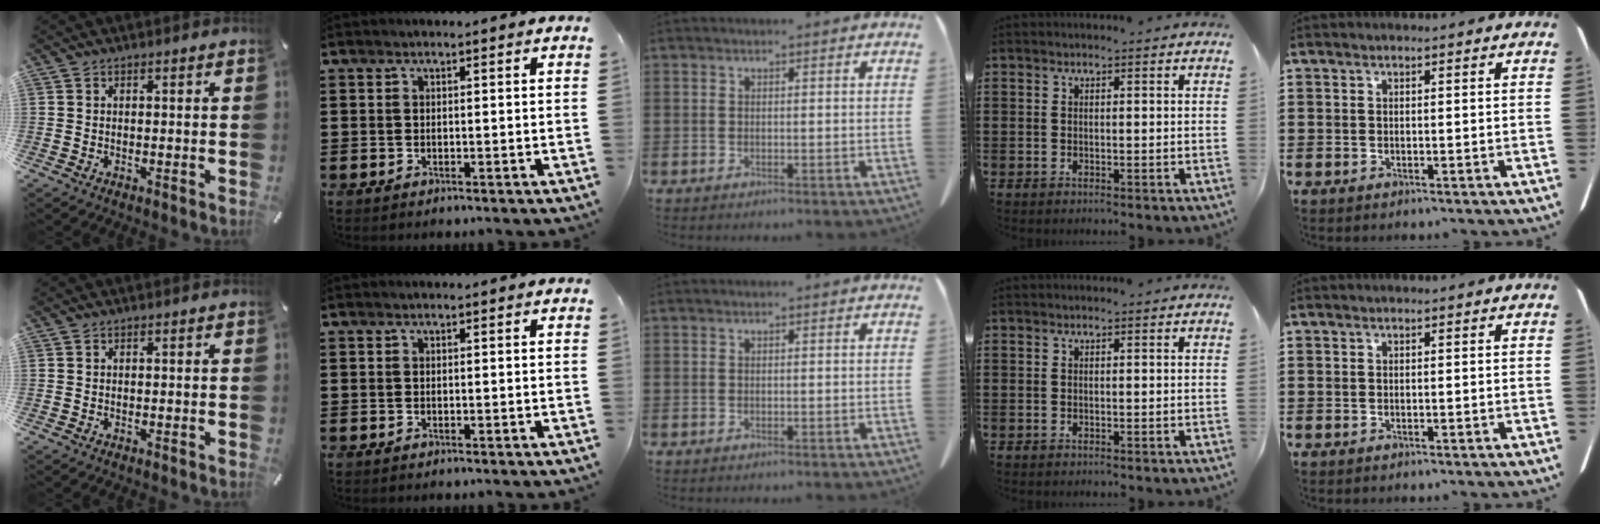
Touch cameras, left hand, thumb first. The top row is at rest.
{}